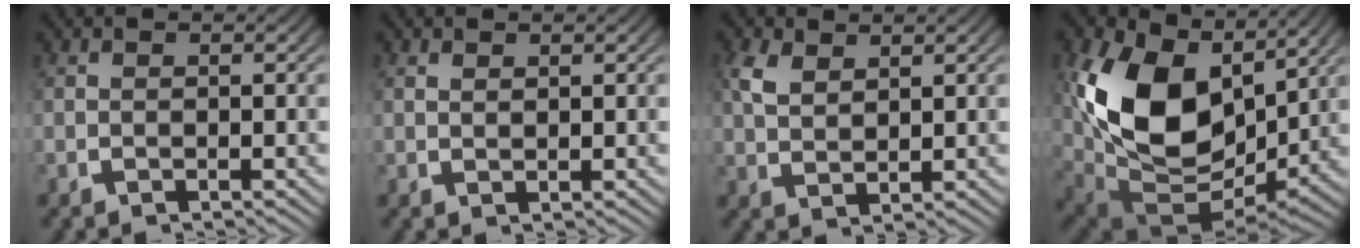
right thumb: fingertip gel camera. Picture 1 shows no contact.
{"total": 0.7, "force": [0.7, 0.1, 0.2], "torque": [0.001, -0.001, 0.018]}
{"total": 2.9, "force": [1.7, 1.5, 1.7], "torque": [-0.038, -0.004, 0.043]}
{"total": 15.7, "force": [0.8, 10.0, 12.1], "torque": [-0.280, -0.063, 0.047]}